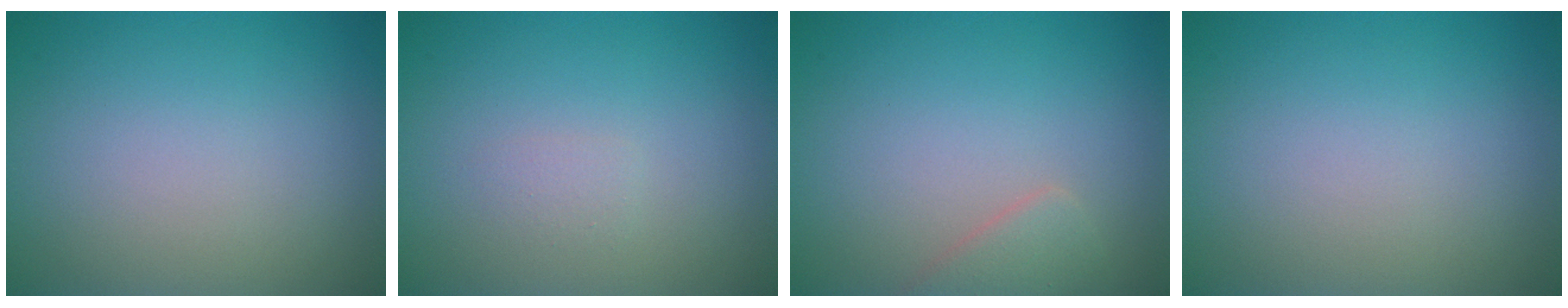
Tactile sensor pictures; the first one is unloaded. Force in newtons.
{"total": 0.7, "press": 0.7, "slide": 0.1}
{"total": 1.8, "press": 1.8, "slide": 0.1}
{"total": 0.0}